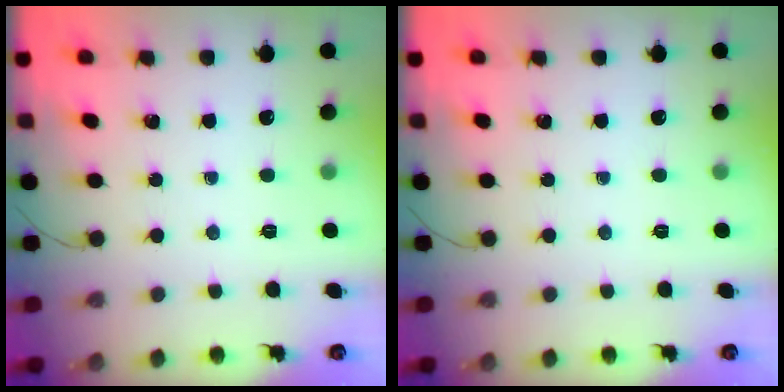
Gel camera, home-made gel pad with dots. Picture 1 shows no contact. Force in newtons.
{"total": 0.0}